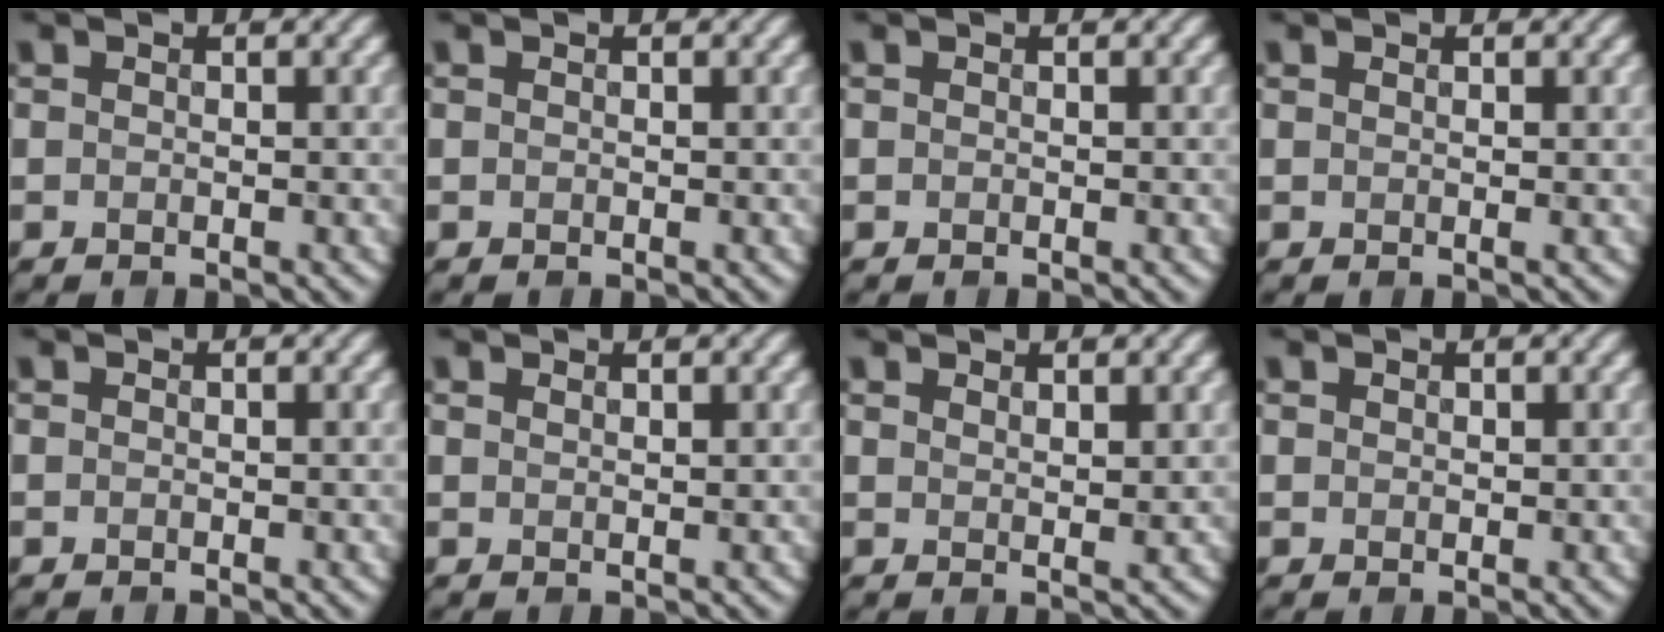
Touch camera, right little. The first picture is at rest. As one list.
[{"total": 0.0}, {"total": 0.0}, {"total": 0.6, "force": [0.3, 0.1, 0.5], "torque": [-0.006, 0.001, 0.003]}, {"total": 0.0}, {"total": 0.7, "force": [0.6, 0.1, 0.3], "torque": [-0.005, 0.001, 0.012]}, {"total": 1.3, "force": [1.1, 0.2, 0.7], "torque": [-0.015, -0.002, 0.021]}, {"total": 0.5, "force": [0.4, 0.3, 0.1], "torque": [-0.003, 0.000, 0.009]}]